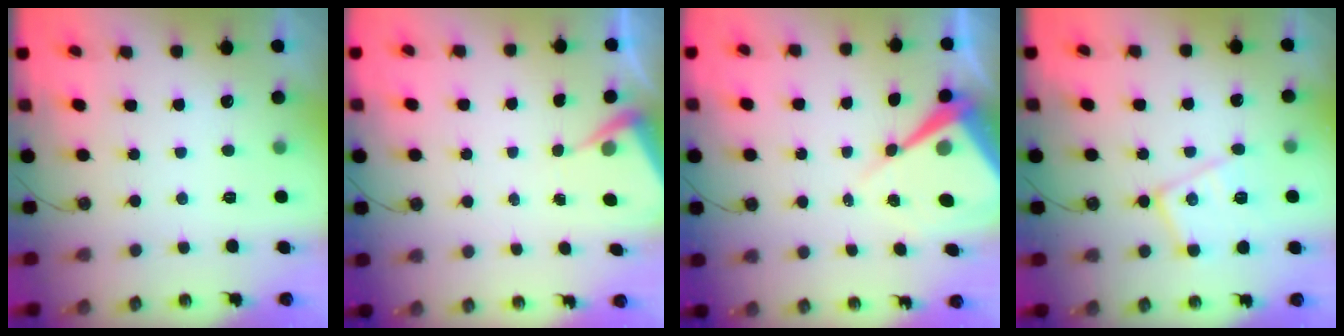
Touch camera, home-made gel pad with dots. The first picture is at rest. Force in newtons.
{"total": 4.3, "press": 4.3, "slide": 0.6}
{"total": 9.9, "press": 9.8, "slide": 0.9}
{"total": 13.6, "press": 13.6, "slide": 1.0}